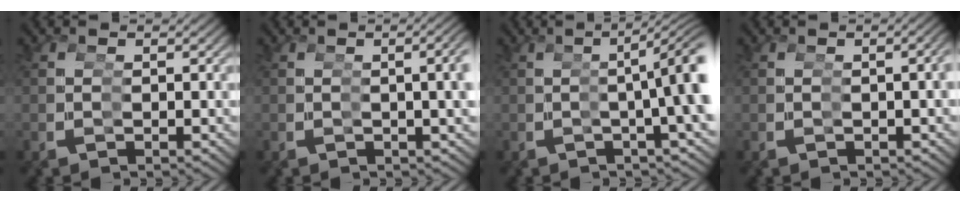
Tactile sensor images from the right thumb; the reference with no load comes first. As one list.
[{"total": 3.6, "force": [0.3, 0.5, 3.6], "torque": [-0.036, 0.016, 0.002]}, {"total": 6.8, "force": [0.2, 1.3, 6.7], "torque": [-0.086, 0.019, -0.003]}, {"total": 1.7, "force": [-0.2, 0.0, 1.7], "torque": [-0.027, 0.005, 0.000]}]